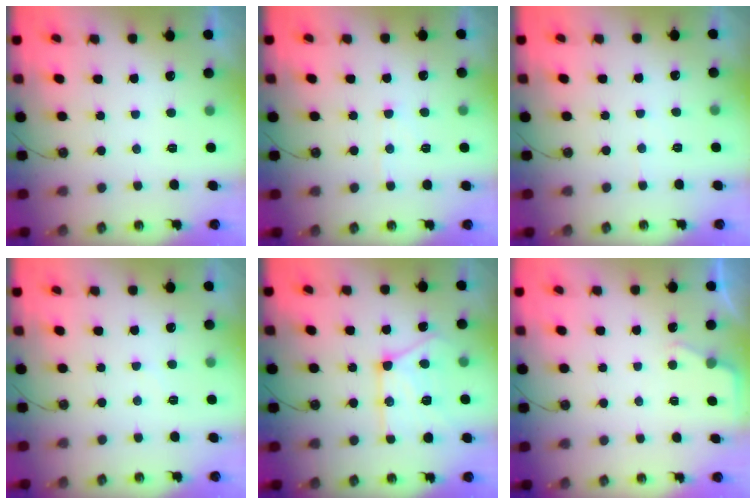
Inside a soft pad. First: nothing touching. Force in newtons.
{"total": 4.0, "press": 3.9, "slide": 0.6}
{"total": 3.2, "press": 3.1, "slide": 0.5}
{"total": 4.1, "press": 4.1, "slide": 0.6}
{"total": 15.2, "press": 15.2, "slide": 0.9}
{"total": 3.1, "press": 3.0, "slide": 0.5}